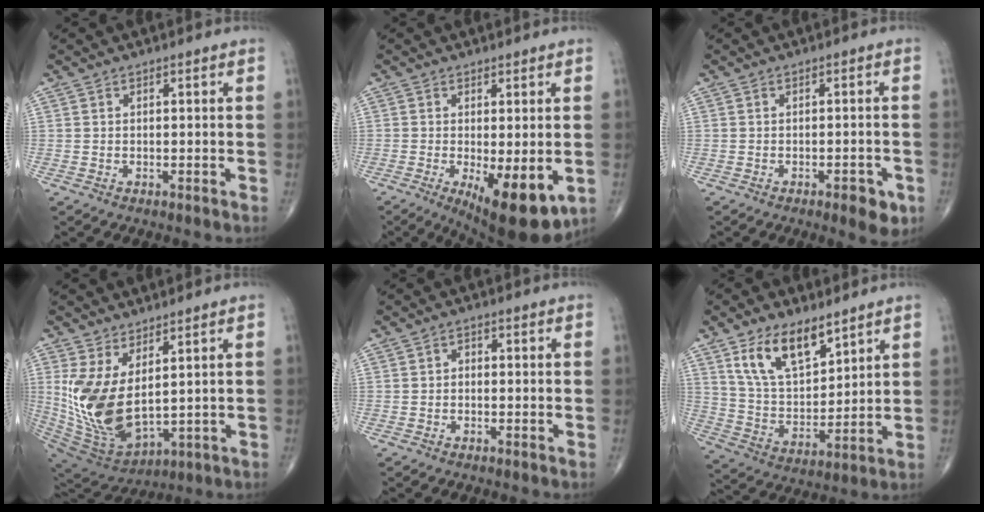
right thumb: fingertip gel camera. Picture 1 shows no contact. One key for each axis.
{"total": 11.7, "fx": -3.3, "fy": 4.0, "fz": 10.4, "tx": -0.146, "ty": -0.025, "tz": -0.038}
{"total": 4.4, "fx": -2.2, "fy": 1.7, "fz": 3.5, "tx": -0.036, "ty": 0.003, "tz": -0.024}
{"total": 14.8, "fx": 3.1, "fy": 7.5, "fz": 12.4, "tx": -0.249, "ty": -0.036, "tz": 0.088}
{"total": 1.2, "fx": -0.2, "fy": 0.9, "fz": 0.7, "tx": -0.004, "ty": 0.005, "tz": -0.008}
{"total": 13.2, "fx": 8.1, "fy": 6.3, "fz": 8.3, "tx": -0.127, "ty": -0.042, "tz": 0.162}